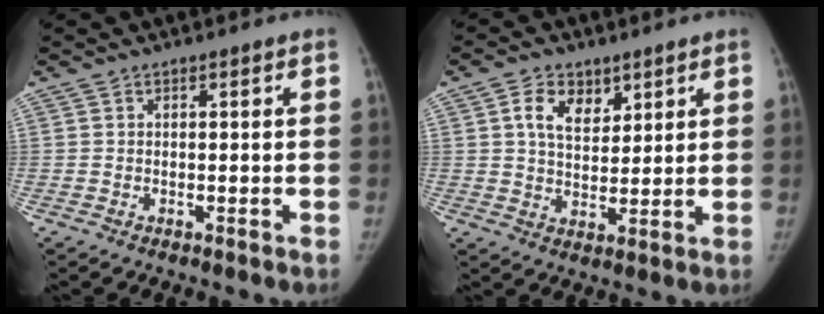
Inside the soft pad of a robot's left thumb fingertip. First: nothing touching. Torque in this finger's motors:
{"motor_torque": [0.02, 0.06, 0.47, 0.10, 0.01]}